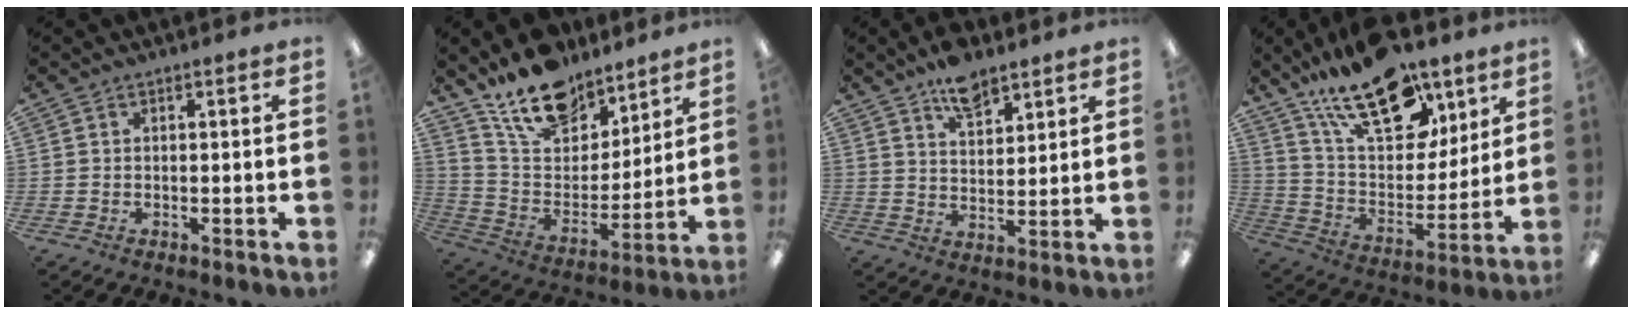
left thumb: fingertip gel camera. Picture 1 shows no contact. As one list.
[{"total": 17.3, "force": [14.0, 8.2, 6.0], "torque": [-0.120, -0.092, 0.258]}, {"total": 8.3, "force": [6.4, 3.8, 3.7], "torque": [-0.057, -0.032, 0.114]}, {"total": 24.1, "force": [15.7, 11.8, 14.1], "torque": [-0.237, -0.082, 0.275]}]